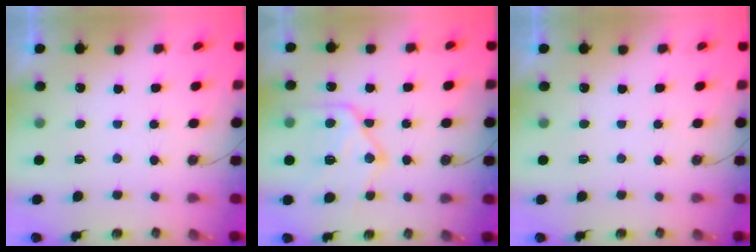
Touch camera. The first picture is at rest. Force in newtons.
{"total": 17.2, "press": 17.1, "slide": 1.9}
{"total": 0.0}